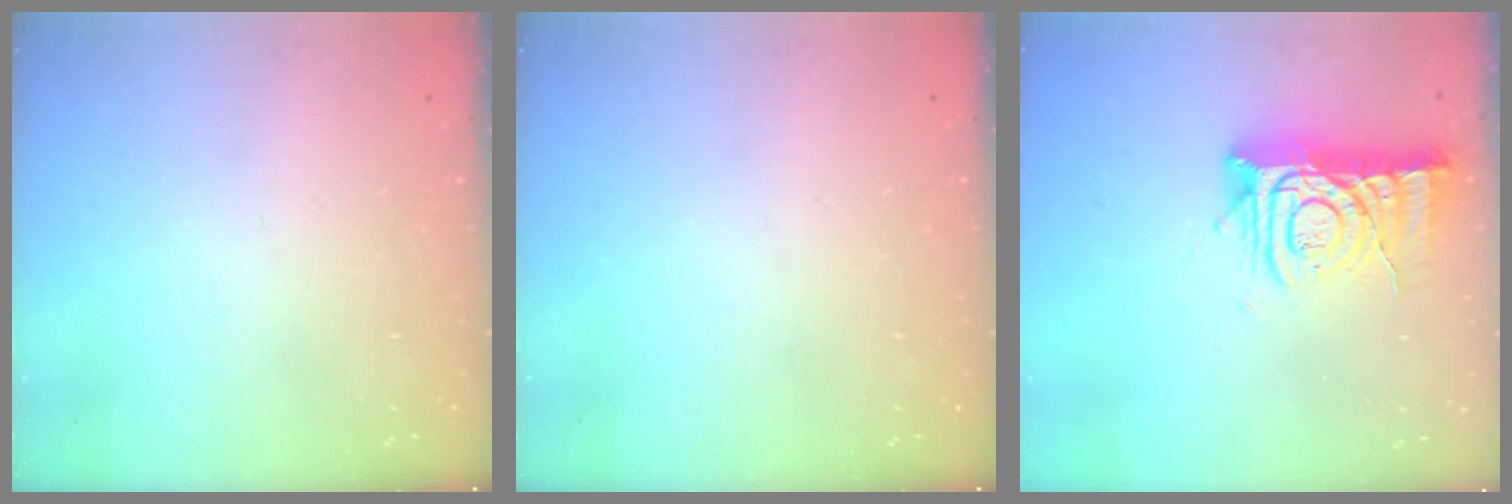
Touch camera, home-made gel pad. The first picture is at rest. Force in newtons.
{"total": 0.0}
{"total": 12.2, "press": 12.2, "slide": 1.0}